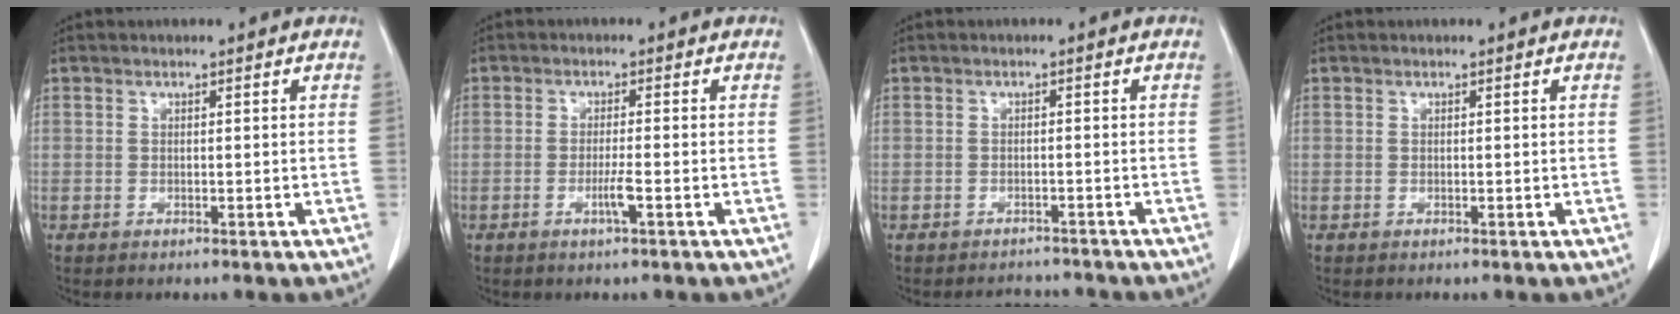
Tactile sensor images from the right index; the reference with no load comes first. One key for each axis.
{"total": 2.5, "fx": -1.0, "fy": -0.2, "fz": 2.3, "tx": -0.046, "ty": -0.004, "tz": -0.020}
{"total": 3.2, "fx": -3.0, "fy": 1.0, "fz": -0.2, "tx": 0.006, "ty": -0.001, "tz": -0.042}
{"total": 0.0}